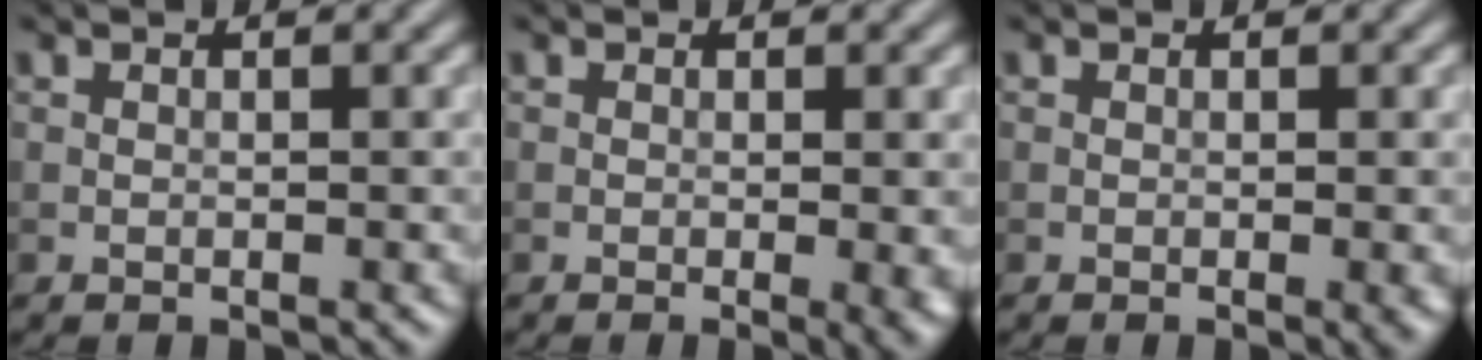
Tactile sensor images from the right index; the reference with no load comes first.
{"total": 2.5, "force": [-0.4, 0.5, 2.4], "torque": [-0.030, -0.006, -0.007]}
{"total": 1.0, "force": [-0.2, 0.1, 1.0], "torque": [-0.014, -0.005, -0.004]}